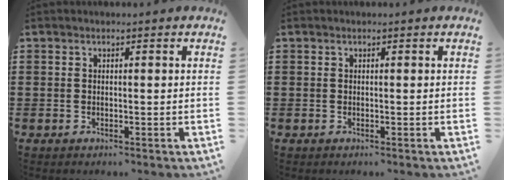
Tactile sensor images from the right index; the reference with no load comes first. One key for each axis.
{"total": 0.0}